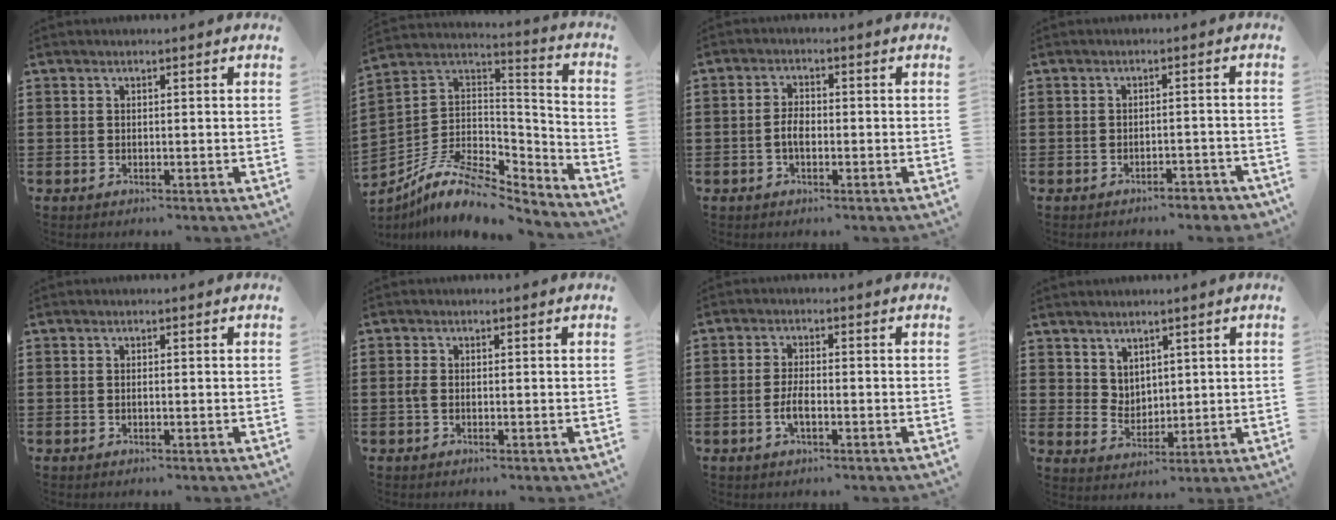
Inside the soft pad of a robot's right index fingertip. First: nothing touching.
{"total": 10.2, "force": [-7.9, 4.3, 4.9], "torque": [-0.104, 0.012, -0.152]}
{"total": 2.9, "force": [-0.7, 1.4, 2.4], "torque": [-0.060, -0.002, -0.017]}
{"total": 2.2, "force": [-2.1, 0.3, 0.5], "torque": [-0.013, 0.000, -0.044]}
{"total": 0.0}
{"total": 1.2, "force": [-0.3, 0.6, 0.9], "torque": [-0.026, -0.001, -0.010]}
{"total": 3.2, "force": [-1.2, 1.0, 2.7], "torque": [-0.056, 0.001, -0.024]}
{"total": 4.1, "force": [3.2, 2.6, 0.4], "torque": [-0.021, 0.000, 0.062]}